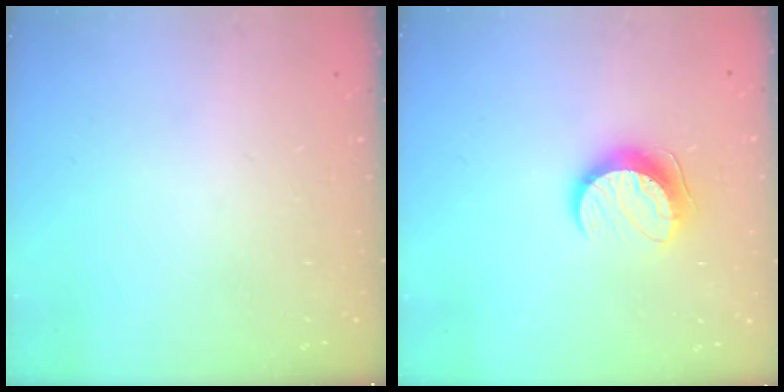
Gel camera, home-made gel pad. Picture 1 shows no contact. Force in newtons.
{"total": 9.8, "press": 9.8, "slide": 0.7}